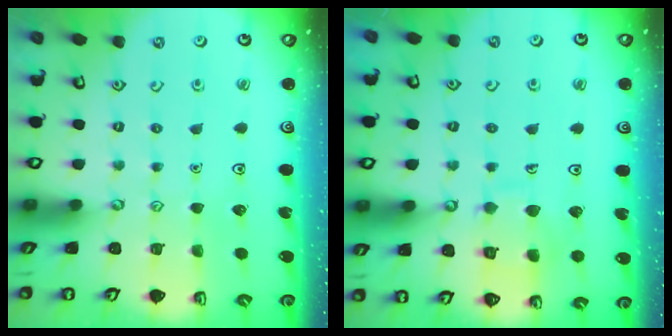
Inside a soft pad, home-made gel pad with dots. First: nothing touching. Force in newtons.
{"total": 9.3, "press": 9.3, "slide": 0.8}